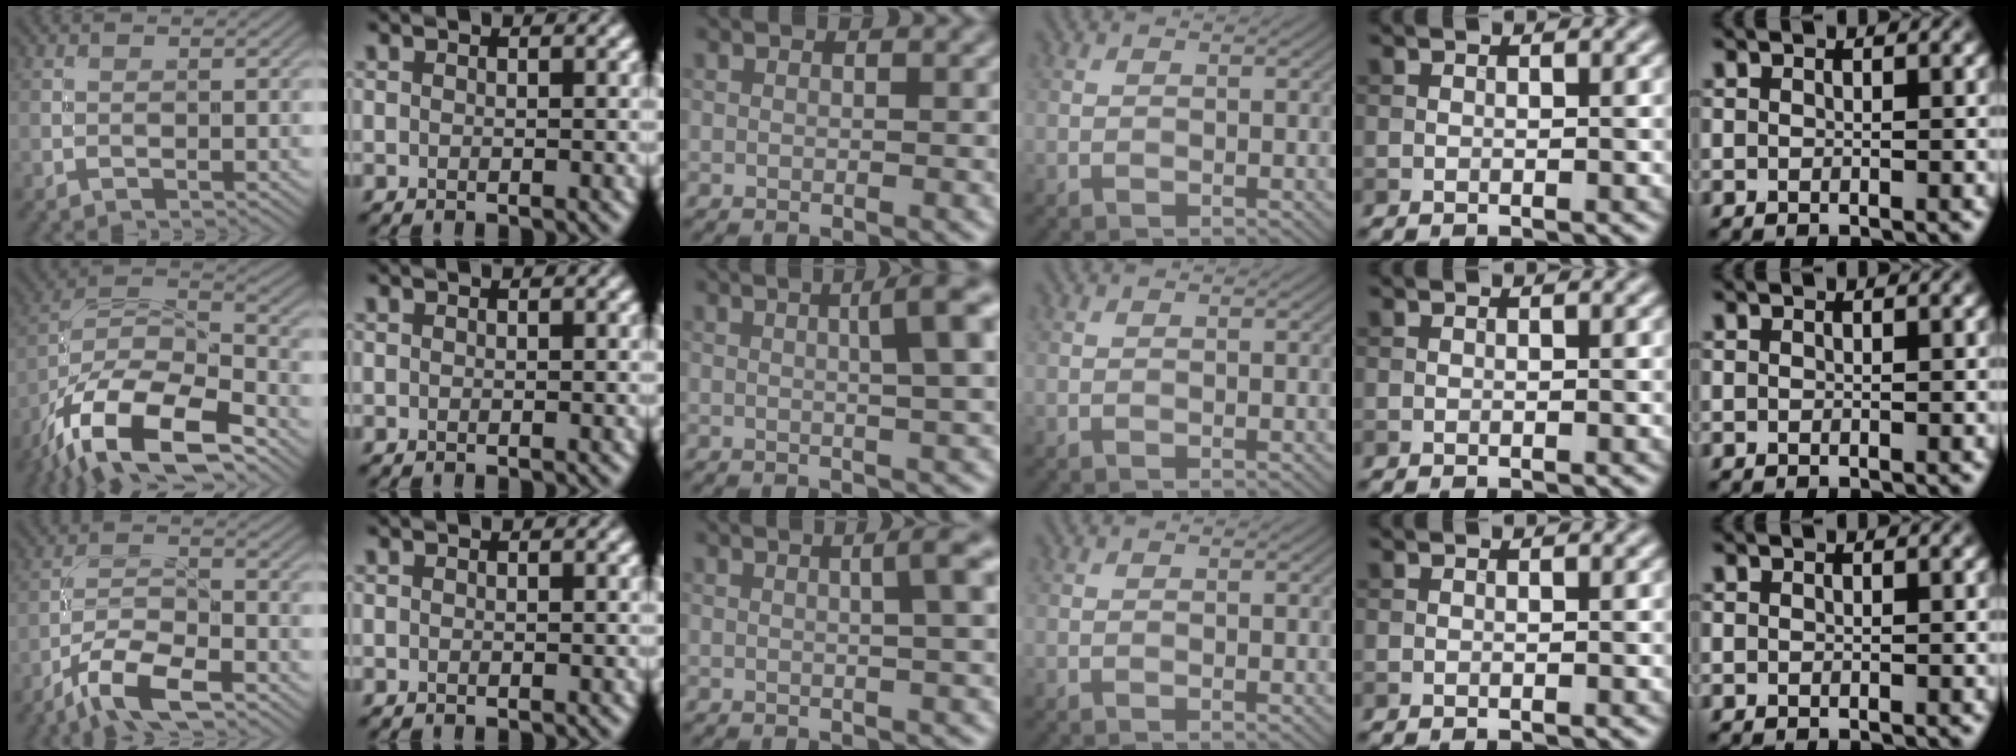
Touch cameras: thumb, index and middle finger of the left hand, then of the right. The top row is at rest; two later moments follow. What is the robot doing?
{"motion": "screw", "object": "medicine bottle"}